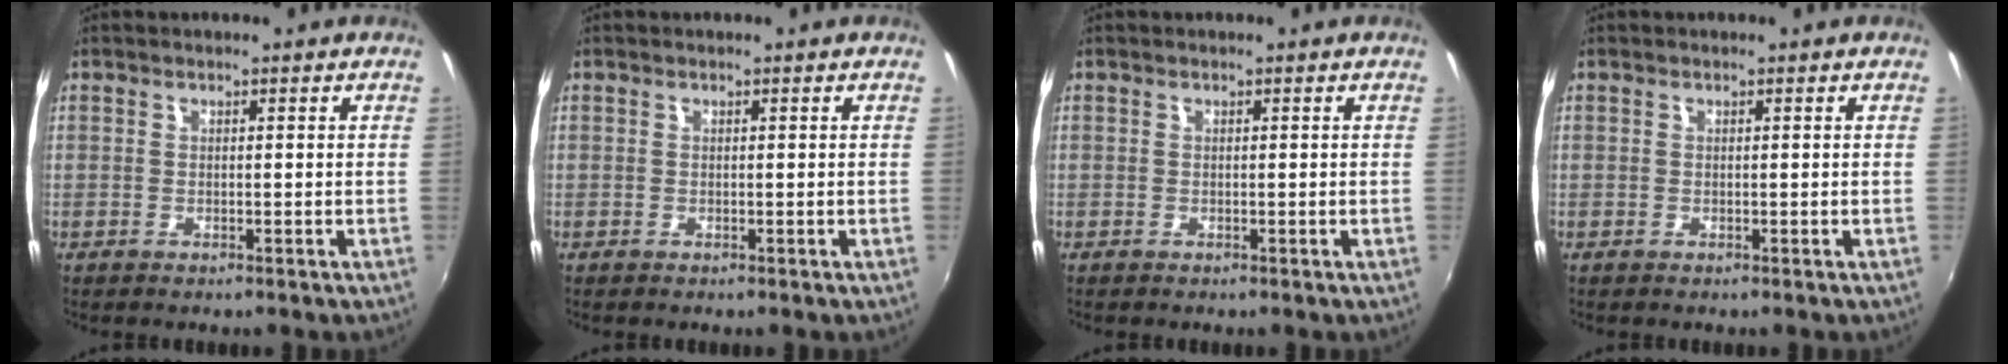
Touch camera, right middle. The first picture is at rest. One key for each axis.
{"total": 0.0}
{"total": 0.0}
{"total": 0.0}